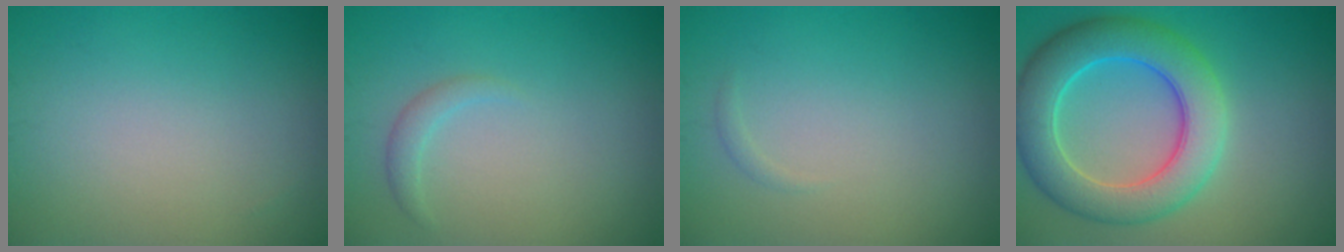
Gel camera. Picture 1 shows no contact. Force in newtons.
{"total": 1.2, "press": 1.2, "slide": 0.2}
{"total": 0.5, "press": 0.5, "slide": 0.0}
{"total": 7.9, "press": 7.9, "slide": 0.3}